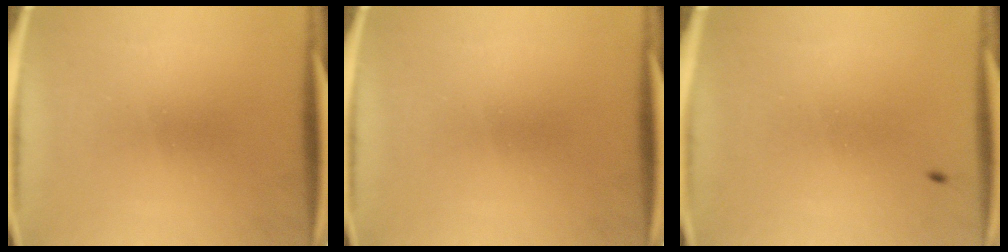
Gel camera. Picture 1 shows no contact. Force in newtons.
{"total": 0.0}
{"total": 0.8}